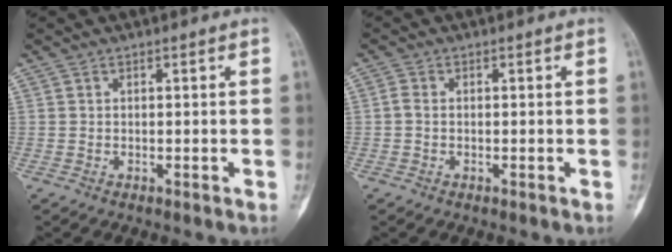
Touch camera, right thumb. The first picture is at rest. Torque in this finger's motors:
{"motor_torque": [-0.24, 0.52, 0.34, 0.00, -0.03]}